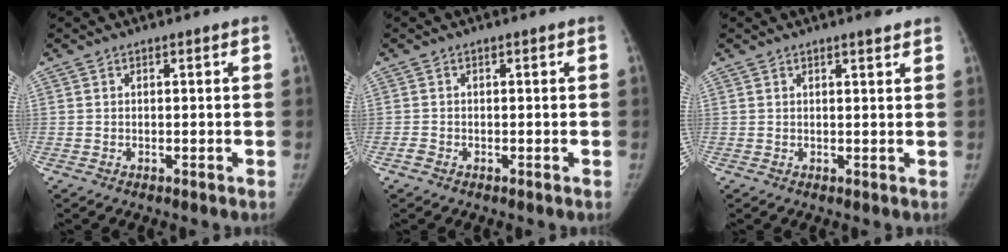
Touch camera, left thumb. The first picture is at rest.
{"total": 1.0, "force": [-0.8, 0.7, 0.1], "torque": [0.000, 0.001, -0.015]}
{"total": 2.1, "force": [1.7, 0.2, 1.2], "torque": [-0.015, -0.009, 0.022]}